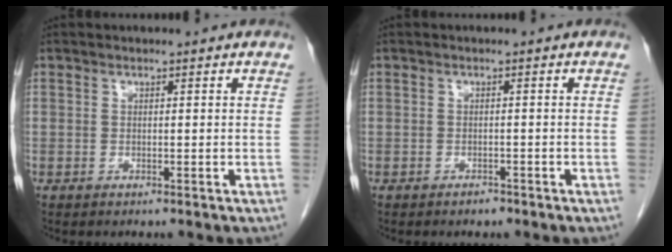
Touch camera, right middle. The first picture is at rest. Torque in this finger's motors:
{"motor_torque": [0.52, -0.27, 0.14, 0.00]}